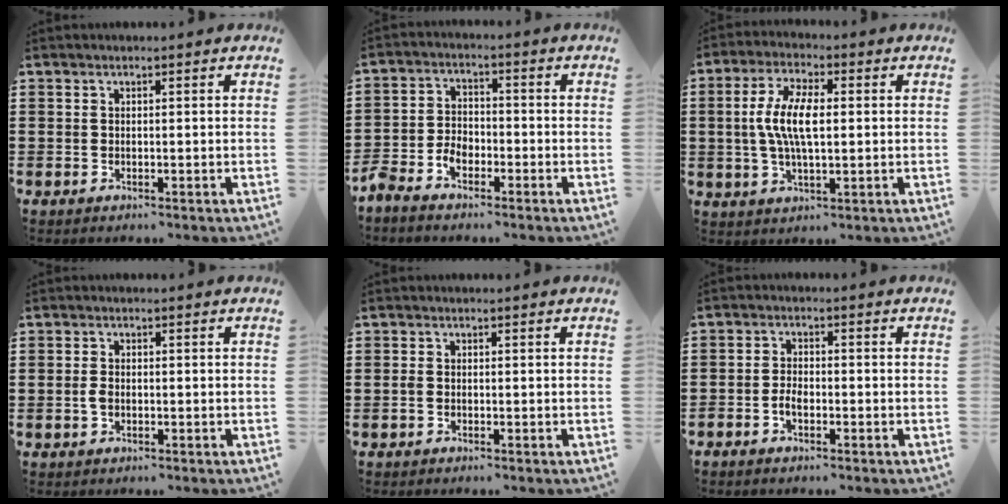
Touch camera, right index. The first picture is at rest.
{"total": 3.6, "force": [-2.6, 1.9, 1.4], "torque": [-0.046, 0.002, -0.057]}
{"total": 8.2, "force": [0.3, 2.9, 7.6], "torque": [-0.170, -0.002, -0.003]}
{"total": 1.8, "force": [-0.5, 1.0, 1.4], "torque": [-0.037, -0.001, -0.011]}
{"total": 0.9, "force": [-0.4, 0.4, 0.7], "torque": [-0.023, -0.004, -0.010]}
{"total": 2.3, "force": [-1.2, 1.1, 1.6], "torque": [-0.033, 0.003, -0.023]}